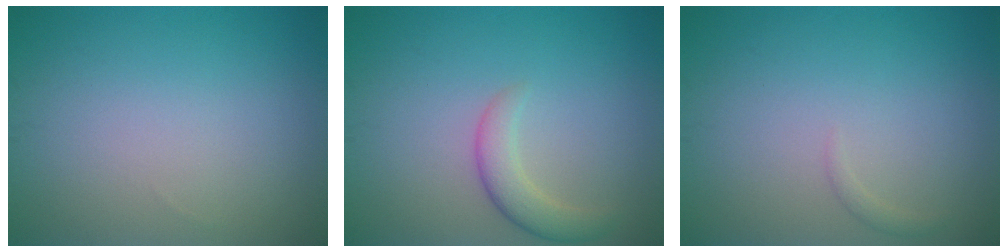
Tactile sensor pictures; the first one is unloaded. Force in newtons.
{"total": 2.6, "press": 2.6, "slide": 0.2}
{"total": 0.6, "press": 0.6, "slide": 0.1}